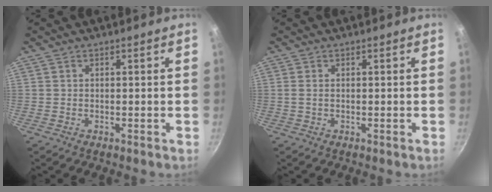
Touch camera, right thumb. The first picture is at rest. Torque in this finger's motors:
{"motor_torque": [-0.23, -0.08, -0.22, 0.21, -0.04]}